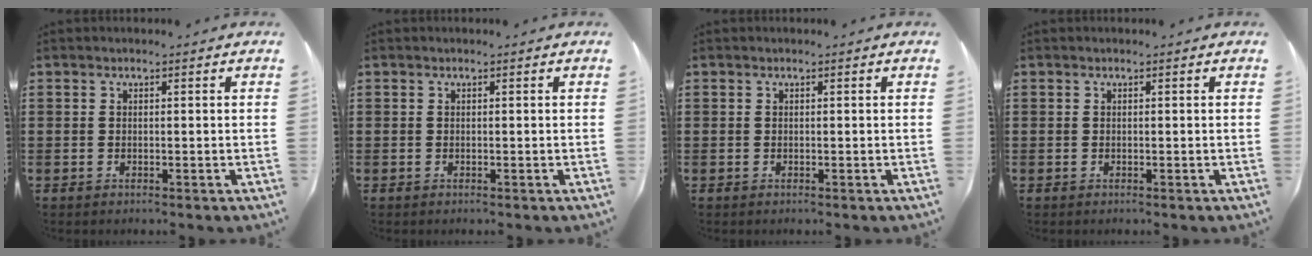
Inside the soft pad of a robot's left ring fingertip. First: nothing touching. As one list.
[{"total": 0.0}, {"total": 0.0}, {"total": 0.0}]